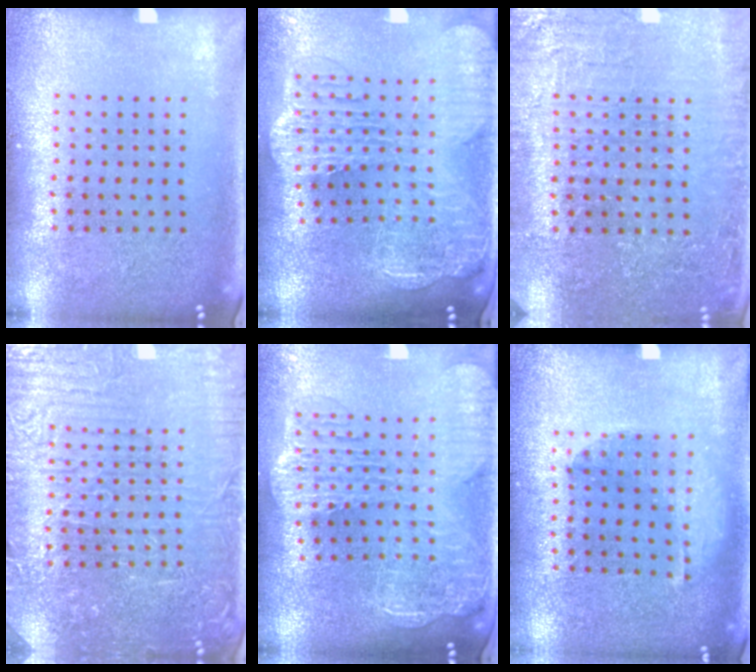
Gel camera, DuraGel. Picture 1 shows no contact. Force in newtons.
{"total": 3.3, "press": 2.6, "slide": 1.9}
{"total": 3.3, "press": 3.2, "slide": 0.6}
{"total": 4.8, "press": 4.6, "slide": 1.5}
{"total": 2.9, "press": 2.4, "slide": 1.7}
{"total": 1.1, "press": 1.0, "slide": 0.2}